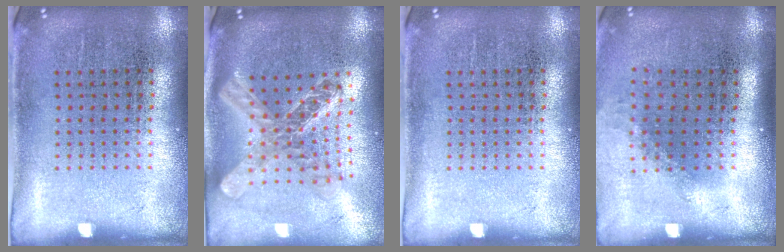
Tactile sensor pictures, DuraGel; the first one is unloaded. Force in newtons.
{"total": 2.4, "press": 1.9, "slide": 1.4}
{"total": 0.0}
{"total": 1.1, "press": 0.9, "slide": 0.7}